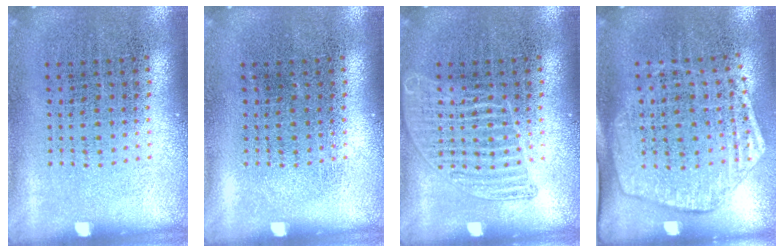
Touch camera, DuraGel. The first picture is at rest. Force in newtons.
{"total": 0.0}
{"total": 1.7, "press": 1.7, "slide": 0.3}
{"total": 1.8, "press": 1.5, "slide": 0.8}